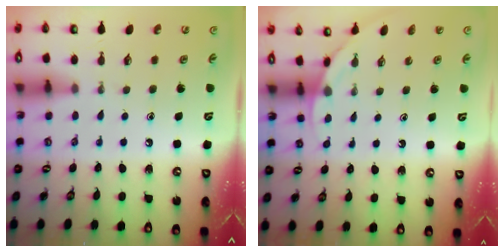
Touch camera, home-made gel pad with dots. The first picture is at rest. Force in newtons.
{"total": 2.6, "press": 2.6, "slide": 0.1}